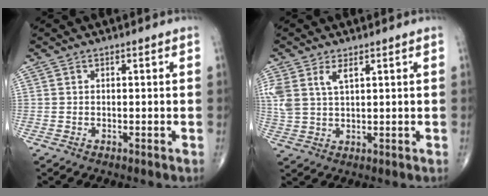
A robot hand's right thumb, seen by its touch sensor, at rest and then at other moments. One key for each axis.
{"total": 6.9, "fx": 3.1, "fy": 3.4, "fz": 5.1, "tx": -0.123, "ty": 0.000, "tz": 0.071}